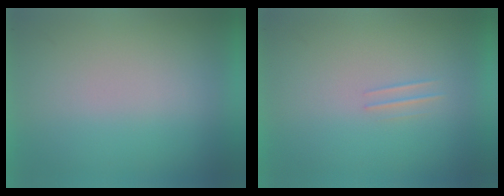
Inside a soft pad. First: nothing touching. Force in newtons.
{"total": 1.1}